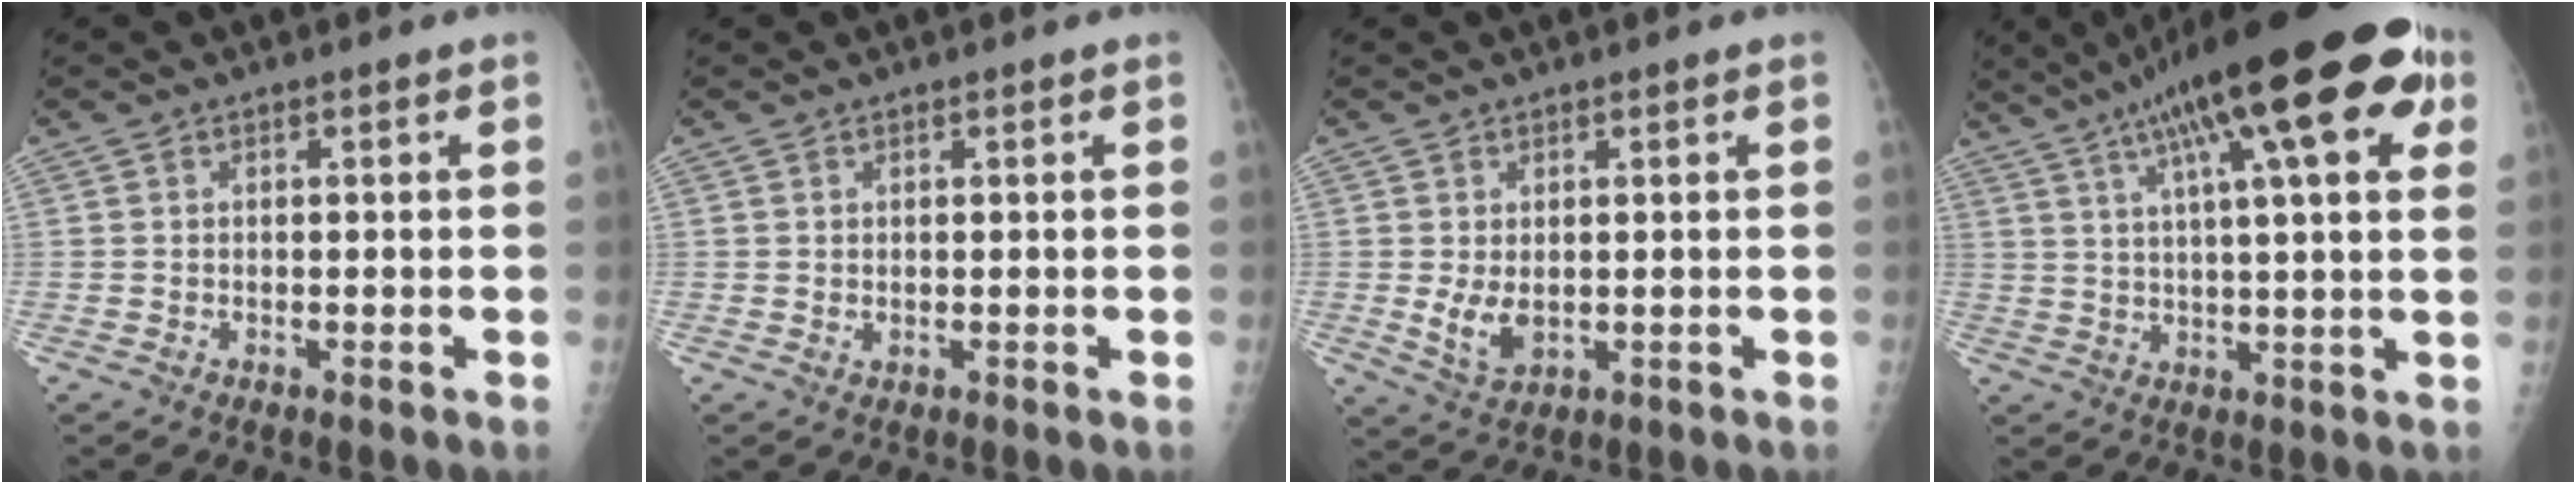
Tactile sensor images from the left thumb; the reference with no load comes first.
{"total": 0.8, "force": [0.4, 0.4, 0.6], "torque": [-0.007, -0.002, 0.006]}
{"total": 4.4, "force": [0.2, 2.7, 3.5], "torque": [-0.059, -0.013, 0.013]}
{"total": 25.1, "force": [12.1, 6.4, 21.0], "torque": [-0.314, 0.010, 0.179]}